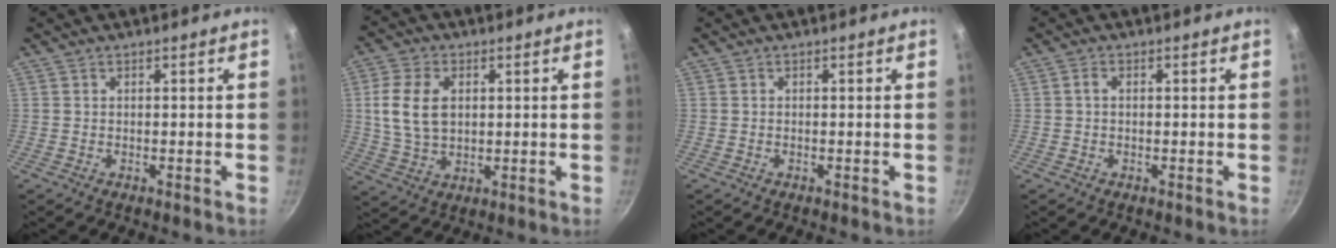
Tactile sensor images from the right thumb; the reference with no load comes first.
{"total": 10.1, "force": [1.8, 6.6, 7.4], "torque": [-0.144, -0.001, 0.040]}
{"total": 0.0}
{"total": 1.1, "force": [0.1, 0.7, 0.9], "torque": [-0.014, 0.003, -0.001]}